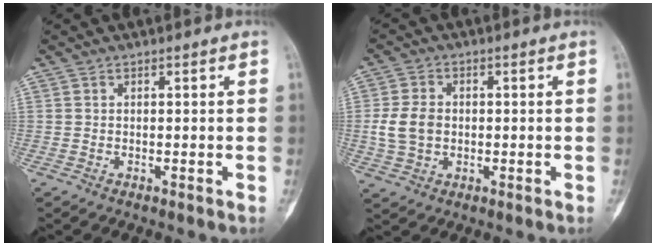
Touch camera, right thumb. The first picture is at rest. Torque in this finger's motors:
{"motor_torque": [-0.37, 0.39, 0.06, -0.05, 0.00]}